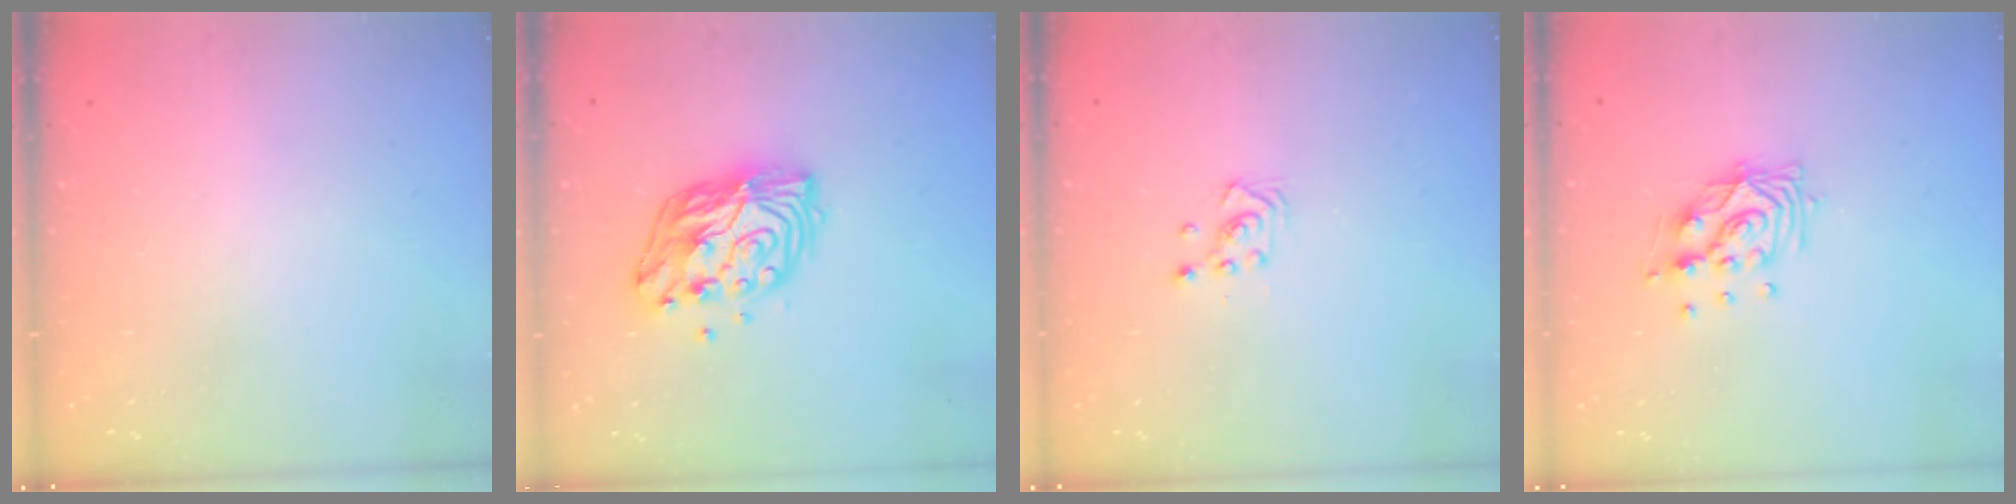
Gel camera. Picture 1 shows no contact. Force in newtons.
{"total": 11.7, "press": 11.7, "slide": 0.8}
{"total": 2.9, "press": 2.8, "slide": 0.3}
{"total": 10.6, "press": 10.5, "slide": 0.8}